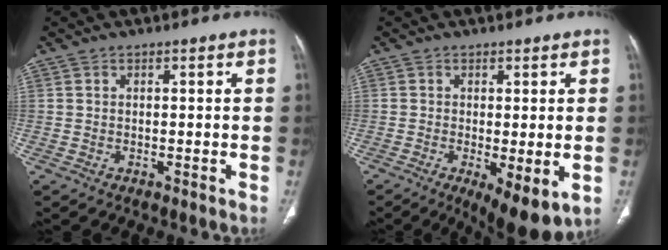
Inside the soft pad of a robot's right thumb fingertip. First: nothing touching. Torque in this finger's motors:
{"motor_torque": [-0.13, 0.17, -0.33, -0.01, 0.04]}